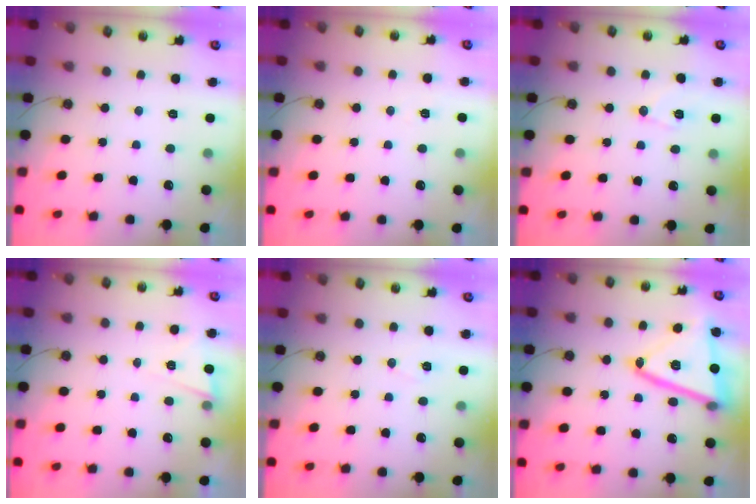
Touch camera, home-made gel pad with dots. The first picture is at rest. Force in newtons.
{"total": 4.5, "press": 3.2, "slide": 3.2}
{"total": 7.6, "press": 7.5, "slide": 1.0}
{"total": 2.8, "press": 2.4, "slide": 1.4}
{"total": 5.6, "press": 4.0, "slide": 3.9}
{"total": 21.1, "press": 20.9, "slide": 2.7}